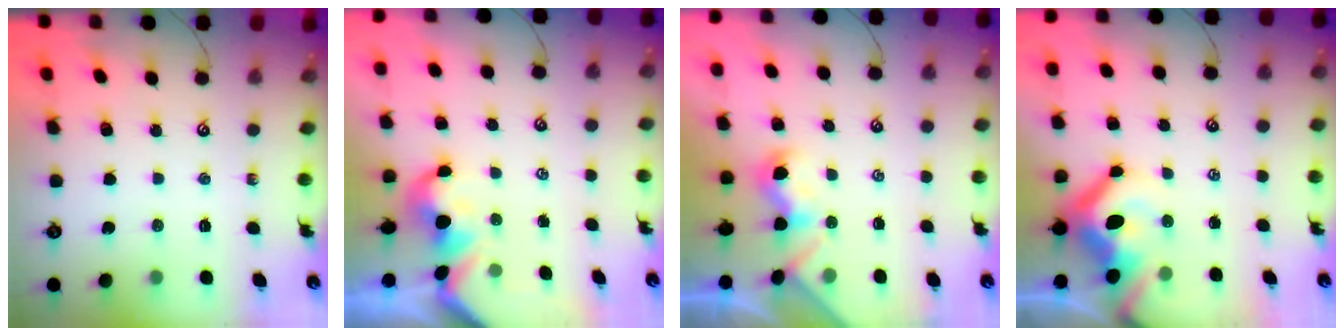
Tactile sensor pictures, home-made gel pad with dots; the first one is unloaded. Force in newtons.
{"total": 0.8, "press": 0.6, "slide": 0.4}
{"total": 0.8, "press": 0.4, "slide": 0.7}
{"total": 11.5, "press": 11.3, "slide": 2.1}